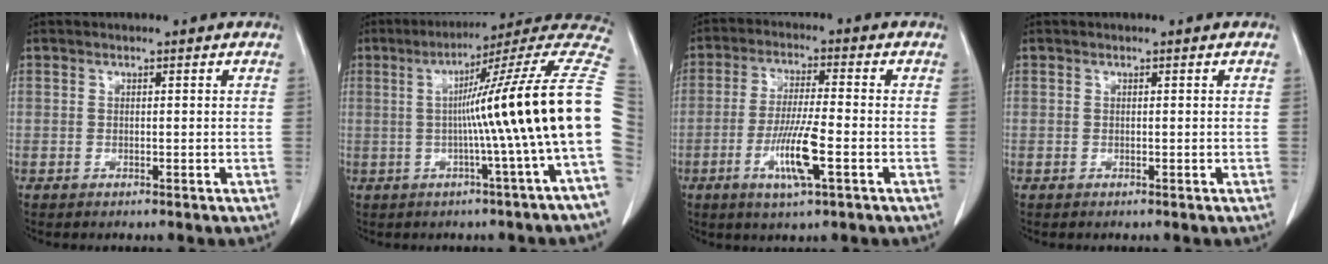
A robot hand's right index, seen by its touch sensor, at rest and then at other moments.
{"total": 18.5, "force": [-0.6, -2.8, 18.2], "torque": [-0.207, 0.022, -0.021]}
{"total": 8.4, "force": [-3.0, 0.4, 7.8], "torque": [-0.152, -0.012, -0.057]}
{"total": 0.0}